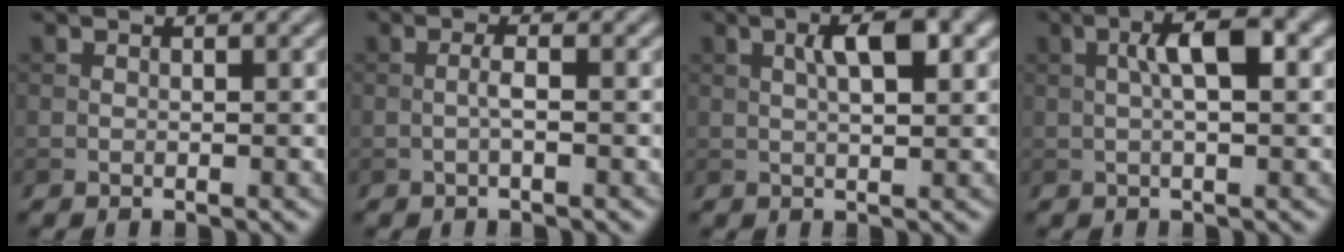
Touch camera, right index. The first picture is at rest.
{"total": 1.2, "force": [-0.3, 0.1, 1.1], "torque": [-0.023, 0.003, -0.007]}
{"total": 4.1, "force": [1.3, 1.3, 3.7], "torque": [-0.063, 0.007, 0.020]}
{"total": 4.3, "force": [0.8, 1.1, 4.1], "torque": [-0.075, 0.009, 0.012]}